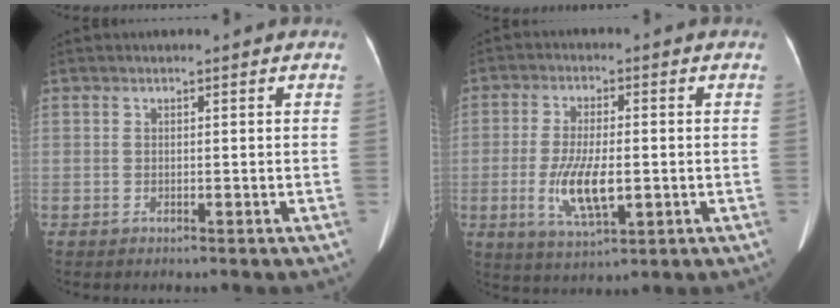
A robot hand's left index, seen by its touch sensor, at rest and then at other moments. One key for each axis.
{"total": 8.5, "fx": -1.7, "fy": 2.7, "fz": 7.9, "tx": -0.161, "ty": -0.009, "tz": -0.024}